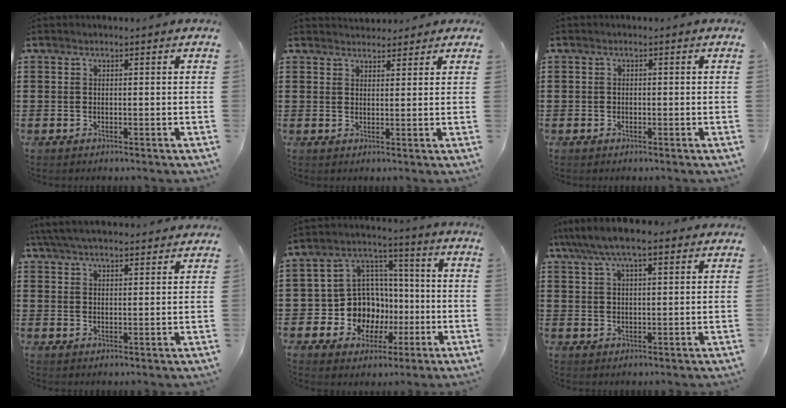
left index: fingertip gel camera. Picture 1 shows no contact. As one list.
[{"total": 2.4, "force": [2.2, 0.9, 0.1], "torque": [0.000, -0.002, 0.040]}, {"total": 0.7, "force": [-0.3, 0.6, 0.2], "torque": [-0.006, 0.001, -0.008]}, {"total": 5.0, "force": [4.7, 0.5, 1.7], "torque": [-0.047, -0.009, 0.086]}, {"total": 10.7, "force": [-2.1, 9.8, 3.6], "torque": [-0.109, 0.011, -0.032]}, {"total": 6.7, "force": [4.9, 1.9, 4.1], "torque": [-0.091, 0.000, 0.087]}]